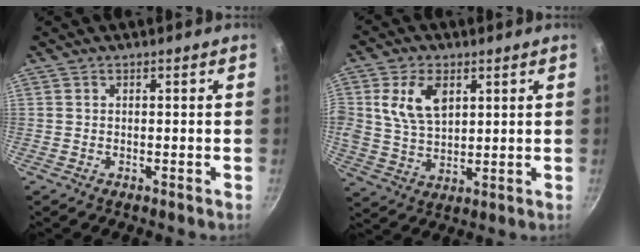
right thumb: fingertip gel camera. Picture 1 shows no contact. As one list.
[{"total": 9.9, "force": [3.3, 6.3, 6.9], "torque": [-0.122, -0.015, 0.064]}]